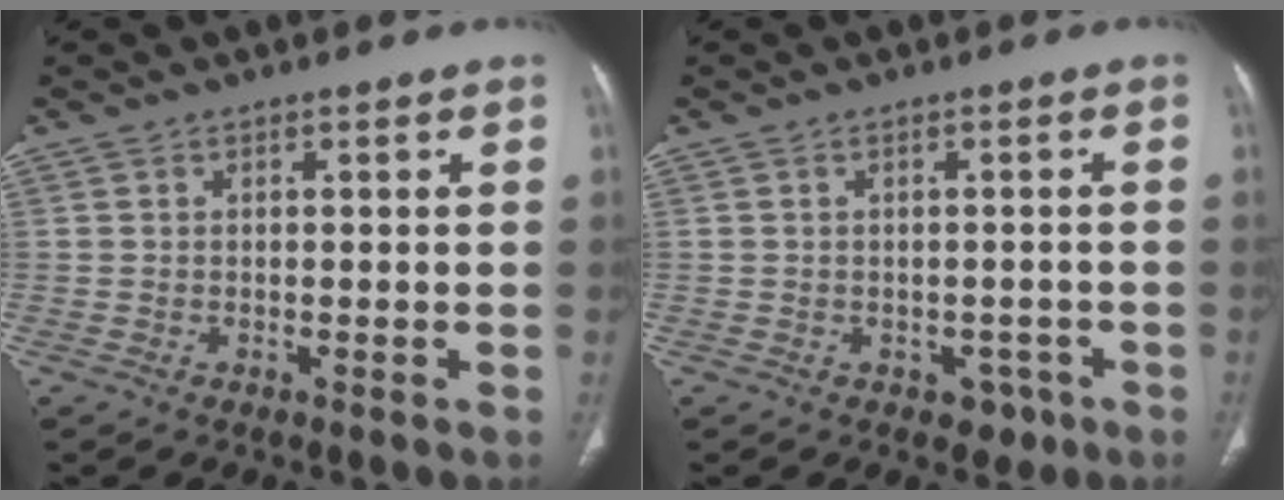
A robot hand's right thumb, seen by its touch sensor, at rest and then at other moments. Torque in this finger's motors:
{"motor_torque": [-0.11, 0.17, -0.26, -0.04, -0.03]}